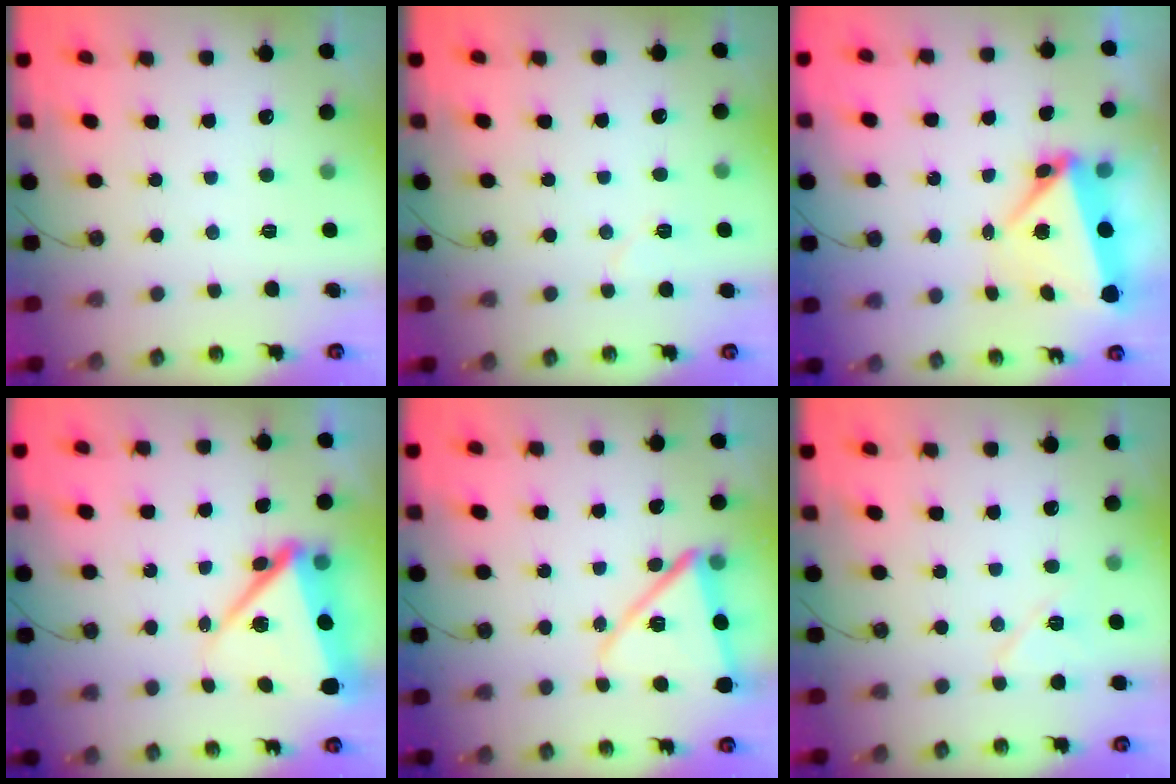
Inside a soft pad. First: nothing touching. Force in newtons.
{"total": 5.0, "press": 5.0, "slide": 0.4}
{"total": 6.7, "press": 6.7, "slide": 0.8}
{"total": 12.5, "press": 12.4, "slide": 1.5}
{"total": 13.4, "press": 13.3, "slide": 1.7}
{"total": 6.8, "press": 6.8, "slide": 0.3}